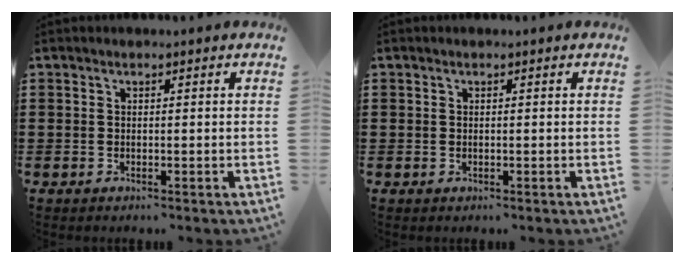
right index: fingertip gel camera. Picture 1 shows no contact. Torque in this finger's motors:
{"motor_torque": [0.00, 2.14, -1.05, -0.20]}